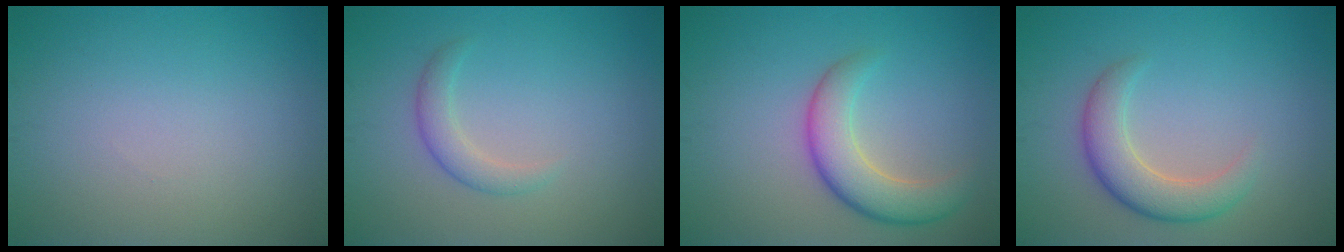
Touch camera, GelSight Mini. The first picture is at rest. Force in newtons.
{"total": 2.0, "press": 2.0, "slide": 0.1}
{"total": 4.8, "press": 4.8, "slide": 0.3}
{"total": 4.1, "press": 4.1, "slide": 0.4}